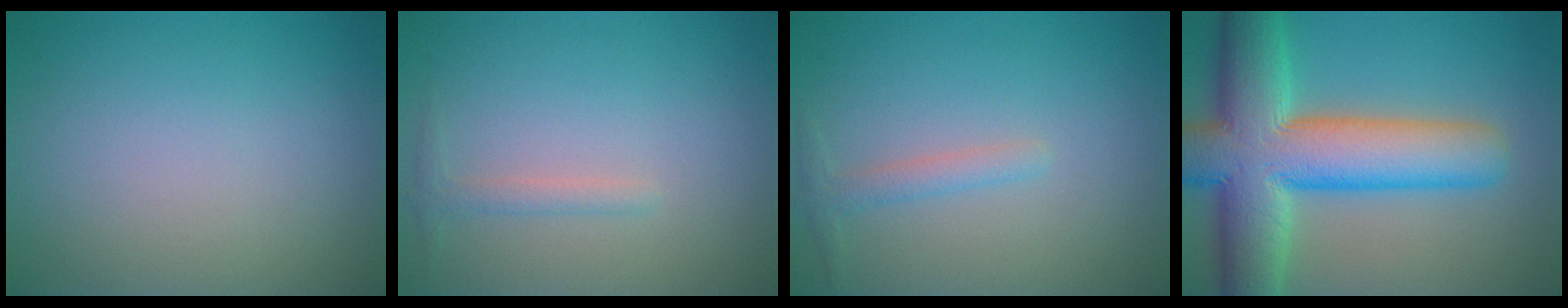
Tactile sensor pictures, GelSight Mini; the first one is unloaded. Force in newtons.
{"total": 1.2, "press": 1.2, "slide": 0.0}
{"total": 1.5, "press": 1.5, "slide": 0.0}
{"total": 13.1, "press": 13.1, "slide": 0.6}